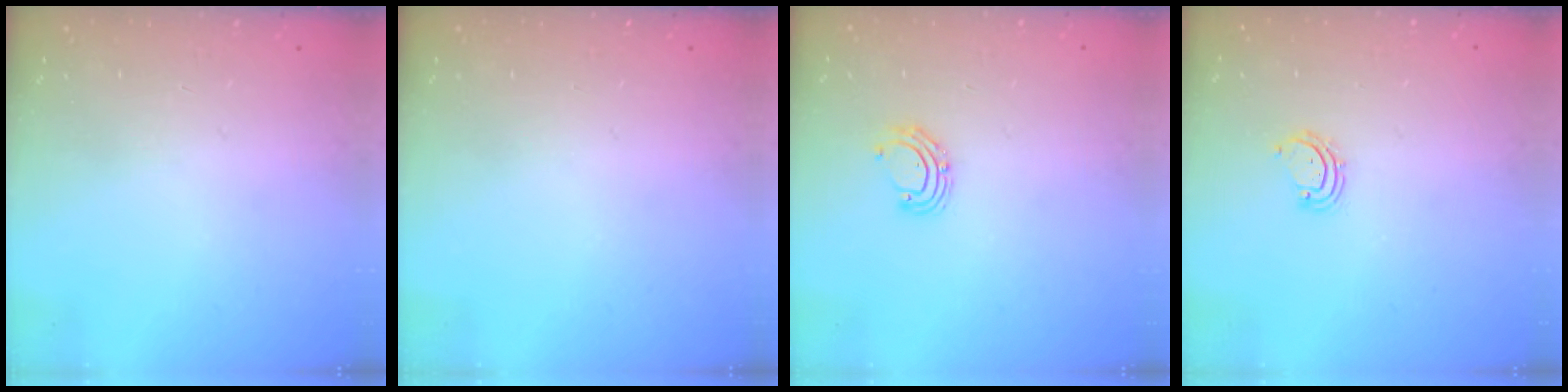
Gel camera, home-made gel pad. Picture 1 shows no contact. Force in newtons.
{"total": 0.0}
{"total": 5.3, "press": 5.1, "slide": 1.4}
{"total": 3.7, "press": 3.6, "slide": 0.5}